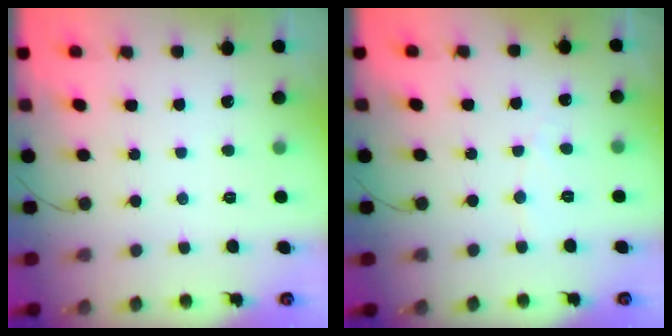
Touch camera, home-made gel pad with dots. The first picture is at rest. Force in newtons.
{"total": 2.5, "press": 2.5, "slide": 0.2}